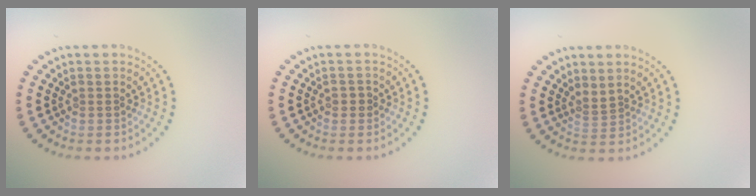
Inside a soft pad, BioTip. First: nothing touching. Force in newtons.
{"total": 0.9, "press": 0.9, "slide": 0.2}
{"total": 1.0, "press": 0.4, "slide": 0.9}